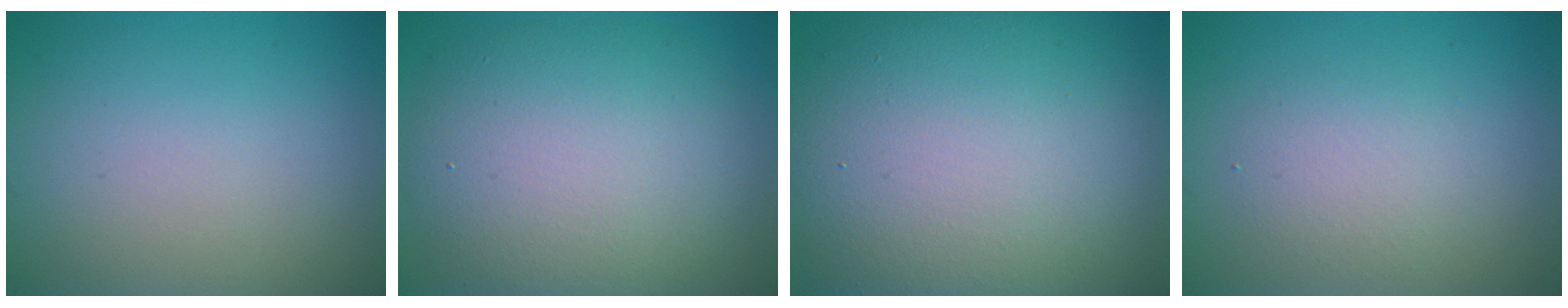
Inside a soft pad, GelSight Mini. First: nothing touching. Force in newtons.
{"total": 9.9, "press": 9.9, "slide": 0.4}
{"total": 15.5, "press": 15.5, "slide": 0.9}
{"total": 2.3, "press": 2.3, "slide": 0.0}